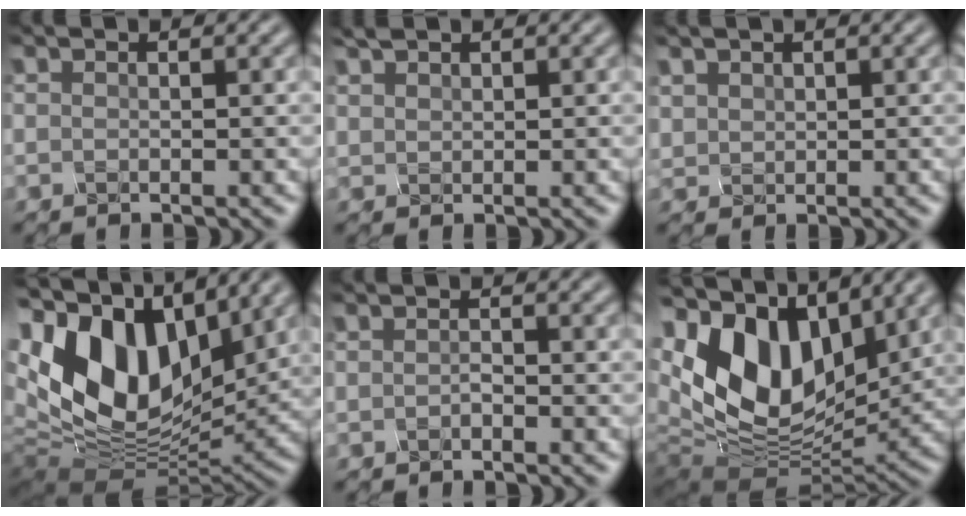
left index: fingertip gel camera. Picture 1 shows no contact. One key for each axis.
{"total": 1.0, "fx": 0.9, "fy": -0.2, "fz": -0.4, "tx": 0.001, "ty": 0.004, "tz": 0.033}
{"total": 1.1, "fx": 0.8, "fy": 0.4, "fz": -0.6, "tx": 0.000, "ty": 0.004, "tz": 0.035}
{"total": 15.4, "fx": 3.6, "fy": 9.6, "fz": 11.4, "tx": -0.247, "ty": 0.015, "tz": 0.076}
{"total": 1.0, "fx": -0.9, "fy": -0.3, "fz": -0.2, "tx": -0.005, "ty": 0.000, "tz": -0.006}
{"total": 13.8, "fx": 4.0, "fy": 8.5, "fz": 10.1, "tx": -0.203, "ty": 0.015, "tz": 0.085}